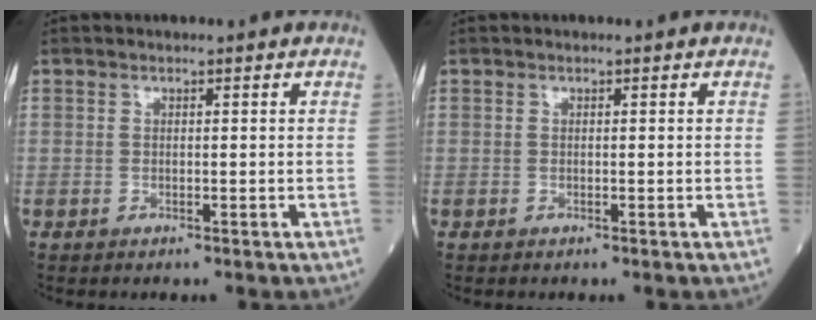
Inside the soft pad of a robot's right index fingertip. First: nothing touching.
{"total": 0.0}